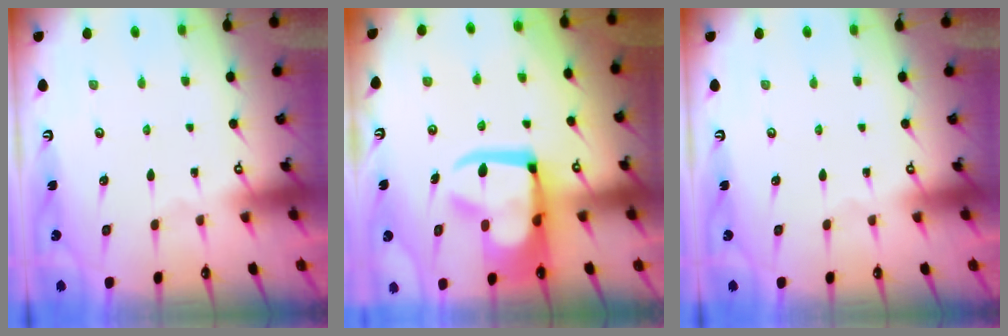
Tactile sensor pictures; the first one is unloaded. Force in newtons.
{"total": 12.2, "press": 12.0, "slide": 1.7}
{"total": 0.0}